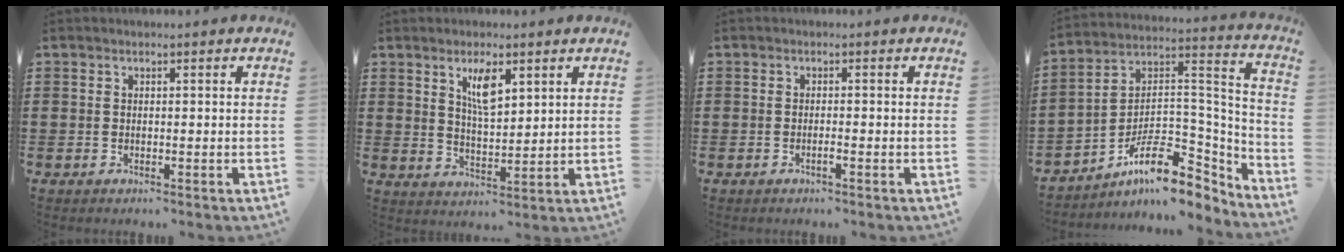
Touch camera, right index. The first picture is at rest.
{"total": 5.0, "force": [2.7, 1.6, 3.9], "torque": [-0.069, -0.001, 0.042]}
{"total": 1.1, "force": [-0.7, 0.0, 0.8], "torque": [-0.014, -0.002, -0.012]}
{"total": 11.6, "force": [-7.2, 5.5, 7.3], "torque": [-0.125, 0.005, -0.131]}